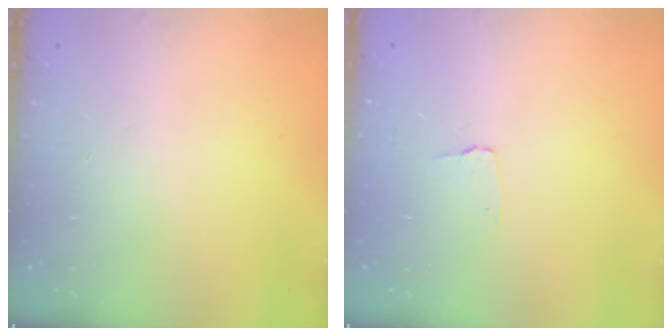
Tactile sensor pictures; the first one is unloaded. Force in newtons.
{"total": 2.7, "press": 2.7, "slide": 0.3}